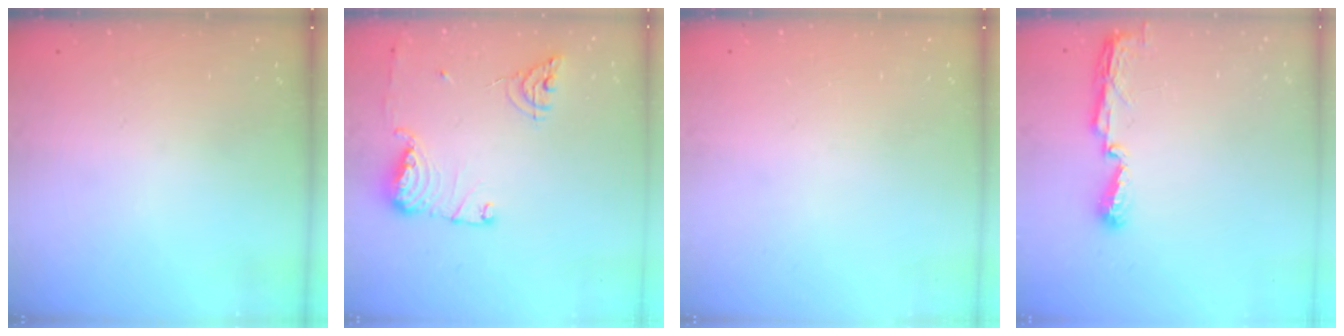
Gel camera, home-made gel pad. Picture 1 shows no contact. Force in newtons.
{"total": 12.0, "press": 11.9, "slide": 1.6}
{"total": 0.0}
{"total": 5.8, "press": 5.8, "slide": 0.5}